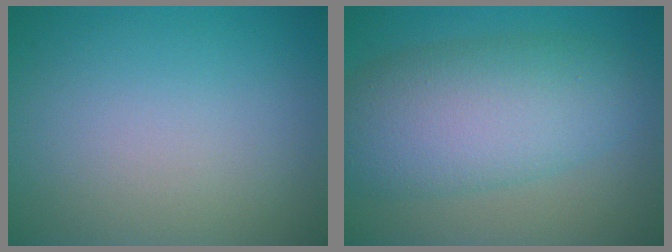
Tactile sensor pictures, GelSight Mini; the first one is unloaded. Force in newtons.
{"total": 8.7, "press": 8.7, "slide": 0.4}